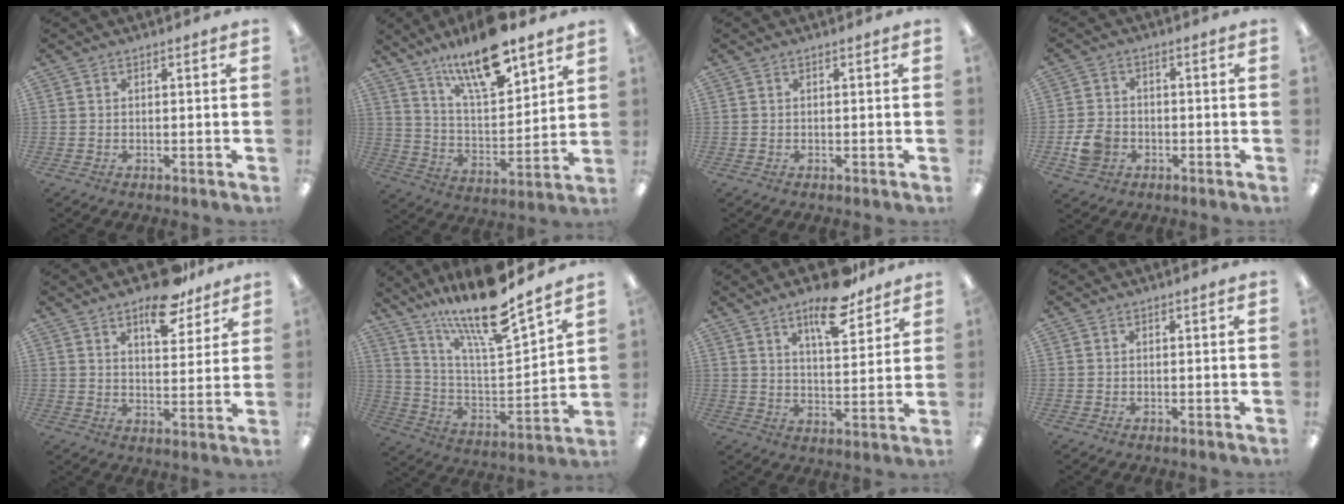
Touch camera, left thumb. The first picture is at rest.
{"total": 17.0, "force": [13.1, 4.8, 9.7], "torque": [-0.173, -0.073, 0.223]}
{"total": 0.0}
{"total": 6.3, "force": [-2.2, 4.9, 3.2], "torque": [-0.061, 0.006, -0.040]}
{"total": 10.8, "force": [7.8, 4.4, 6.0], "torque": [-0.075, -0.044, 0.132]}
{"total": 19.3, "force": [16.1, 3.2, 10.2], "torque": [-0.190, -0.111, 0.271]}
{"total": 12.0, "force": [8.5, 3.9, 7.4], "torque": [-0.101, -0.050, 0.142]}
{"total": 0.0}